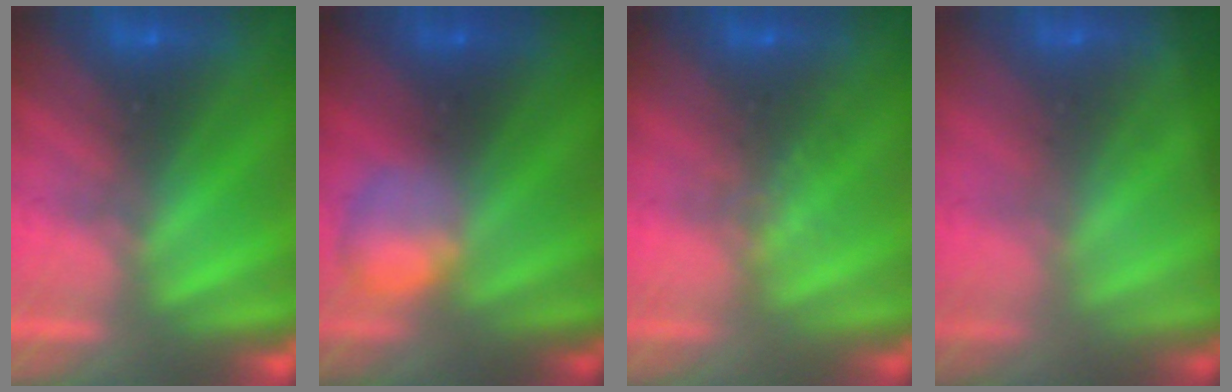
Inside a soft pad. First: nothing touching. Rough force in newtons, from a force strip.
{"total": 2.4}
{"total": 1.5}
{"total": 1.4}